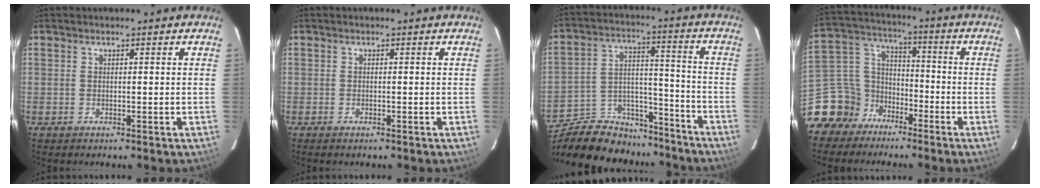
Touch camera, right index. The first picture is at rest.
{"total": 0.7, "force": [-0.6, 0.2, 0.3], "torque": [-0.008, -0.002, -0.012]}
{"total": 21.0, "force": [-17.1, 9.7, 7.3], "torque": [-0.161, 0.048, -0.252]}
{"total": 11.2, "force": [-8.1, 7.7, 1.1], "torque": [-0.051, 0.055, -0.156]}